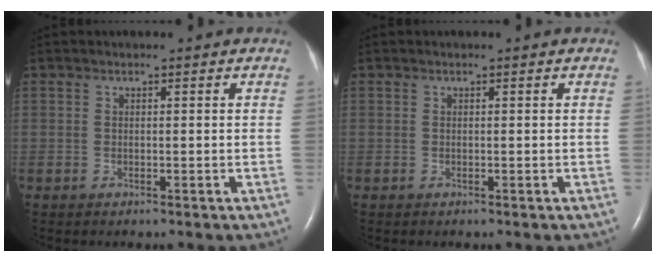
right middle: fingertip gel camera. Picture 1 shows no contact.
{"total": 0.0}